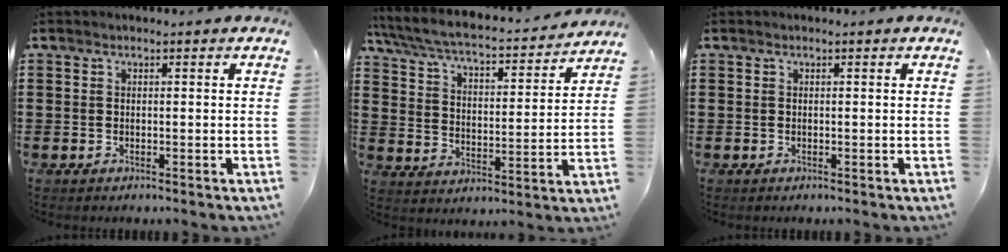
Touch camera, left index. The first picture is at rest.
{"total": 5.1, "force": [4.6, 0.5, 2.2], "torque": [-0.065, -0.035, 0.072]}
{"total": 0.0}